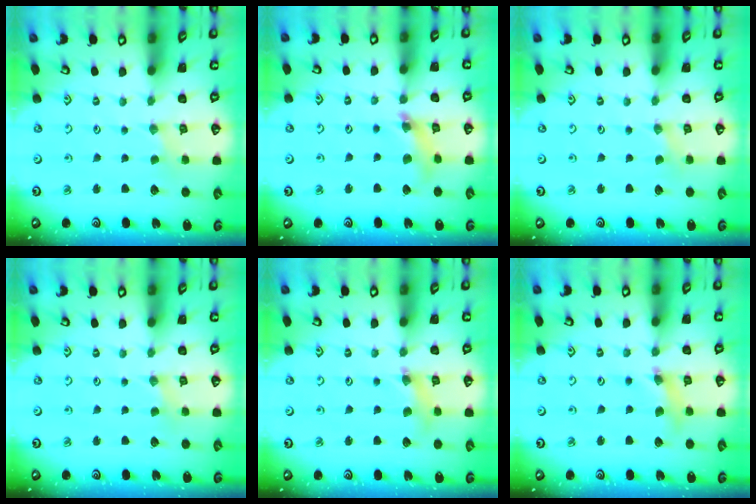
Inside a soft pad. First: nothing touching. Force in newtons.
{"total": 10.0, "press": 9.9, "slide": 1.3}
{"total": 0.0}
{"total": 1.1, "press": 1.1, "slide": 0.2}
{"total": 5.2, "press": 5.2, "slide": 0.6}
{"total": 6.0, "press": 5.9, "slide": 0.7}